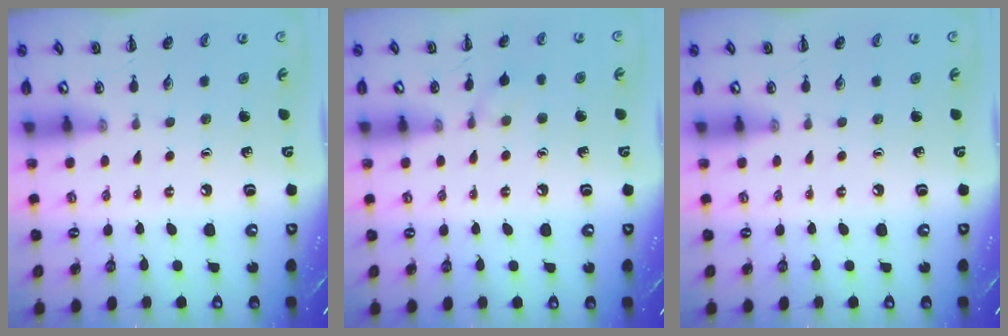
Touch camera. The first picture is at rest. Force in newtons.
{"total": 5.8, "press": 5.5, "slide": 2.1}
{"total": 0.0}